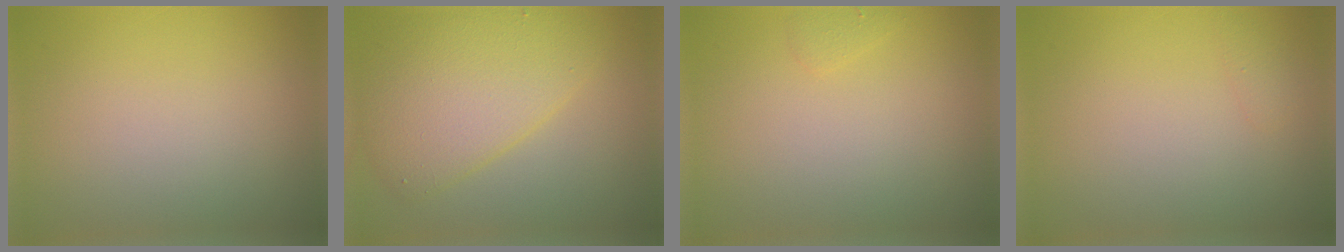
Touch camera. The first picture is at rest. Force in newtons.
{"total": 6.2, "press": 6.2, "slide": 0.1}
{"total": 0.6, "press": 0.5, "slide": 0.0}
{"total": 0.6, "press": 0.6, "slide": 0.0}